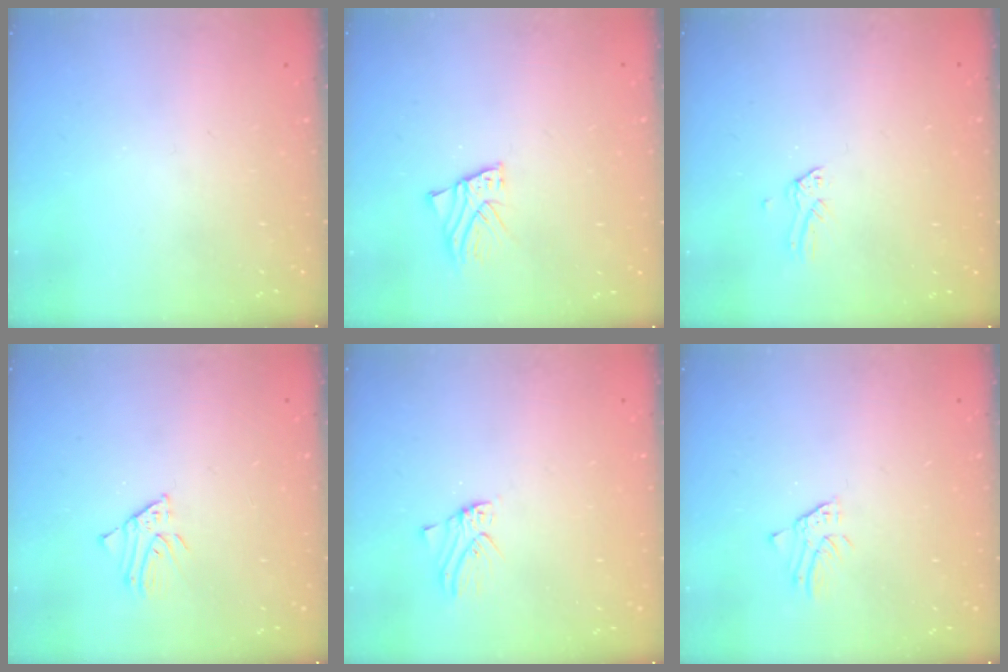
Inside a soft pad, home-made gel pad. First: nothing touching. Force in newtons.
{"total": 2.6, "press": 2.6, "slide": 0.2}
{"total": 0.0}
{"total": 2.4, "press": 2.4, "slide": 0.2}
{"total": 0.8, "press": 0.8, "slide": 0.2}
{"total": 1.2, "press": 1.2, "slide": 0.2}